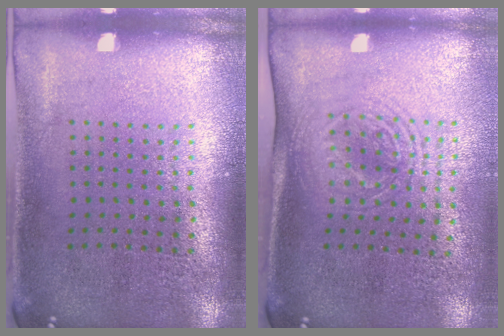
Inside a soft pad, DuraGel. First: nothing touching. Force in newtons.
{"total": 1.7, "press": 1.4, "slide": 1.0}